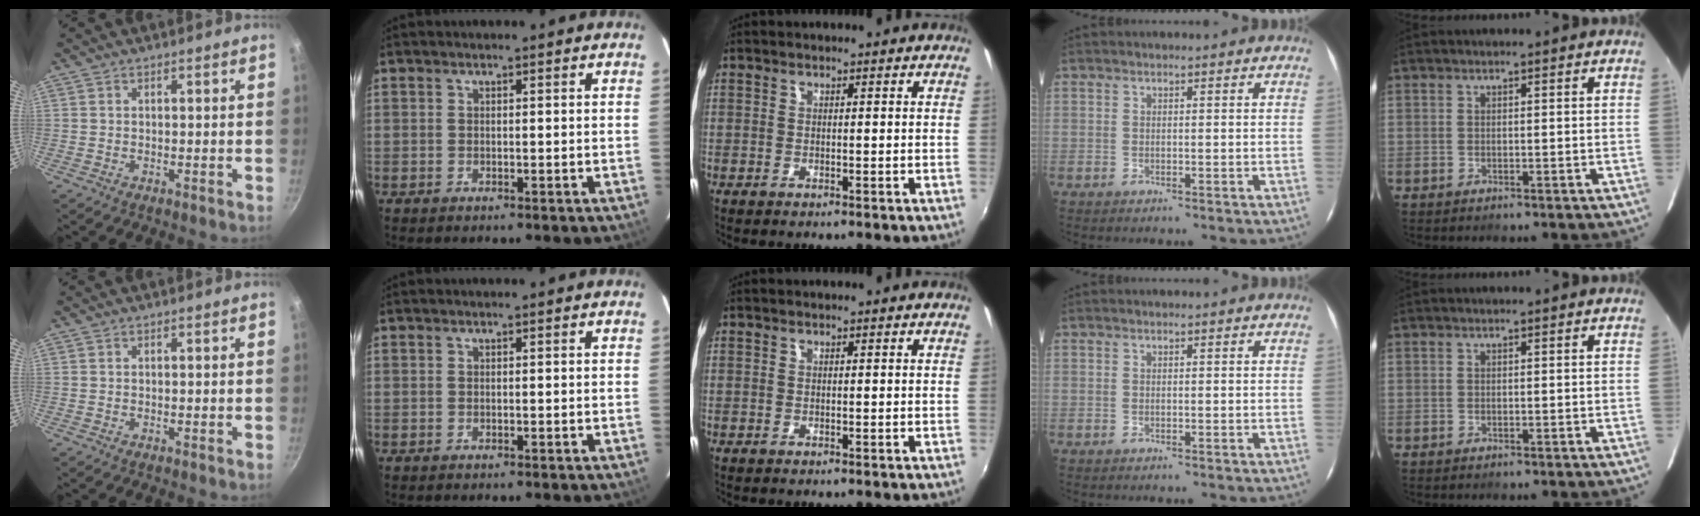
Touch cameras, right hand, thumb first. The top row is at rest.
{}